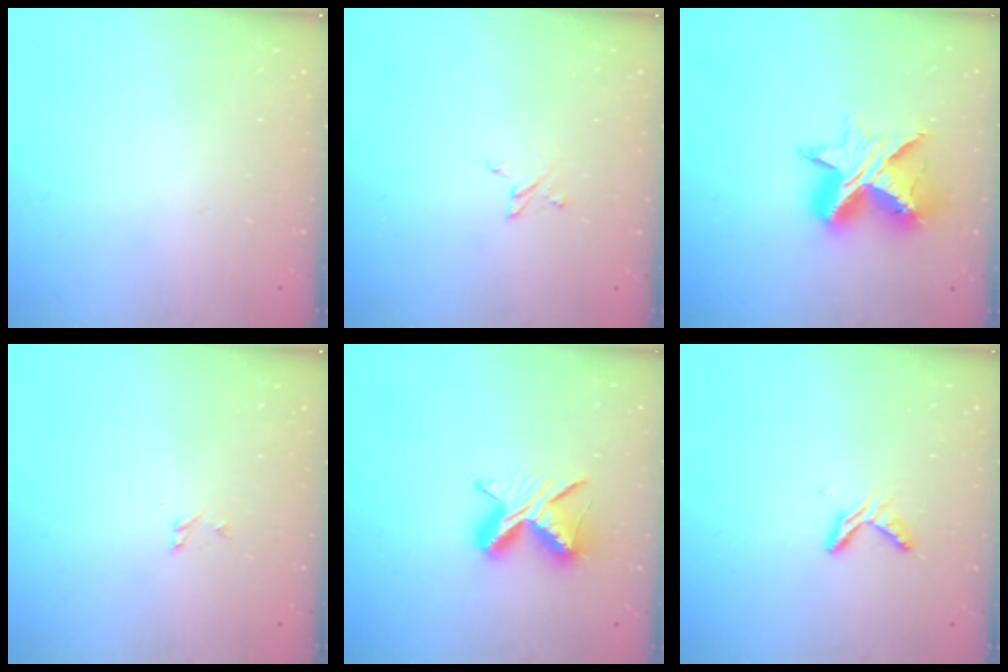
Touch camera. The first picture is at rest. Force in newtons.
{"total": 2.4, "press": 2.4, "slide": 0.2}
{"total": 13.1, "press": 13.1, "slide": 0.8}
{"total": 3.4, "press": 3.4, "slide": 0.3}
{"total": 9.0, "press": 9.0, "slide": 0.9}
{"total": 6.6, "press": 6.6, "slide": 0.5}